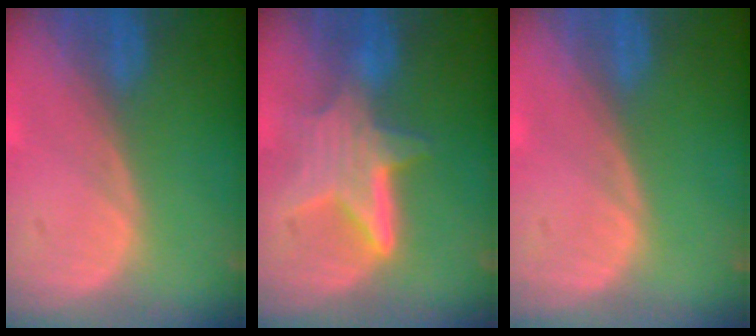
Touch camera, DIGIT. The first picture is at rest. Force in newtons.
{"total": 6.3, "press": 6.3, "slide": 0.5}
{"total": 0.0}